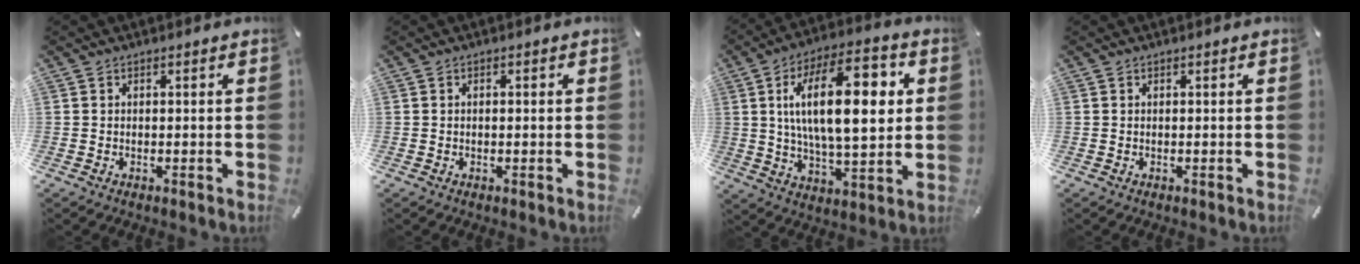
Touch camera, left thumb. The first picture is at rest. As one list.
[{"total": 0.7, "force": [-0.2, 0.3, 0.7], "torque": [-0.012, -0.001, -0.003]}, {"total": 22.6, "force": [4.9, 10.1, 19.5], "torque": [-0.334, 0.004, 0.069]}, {"total": 0.0}]